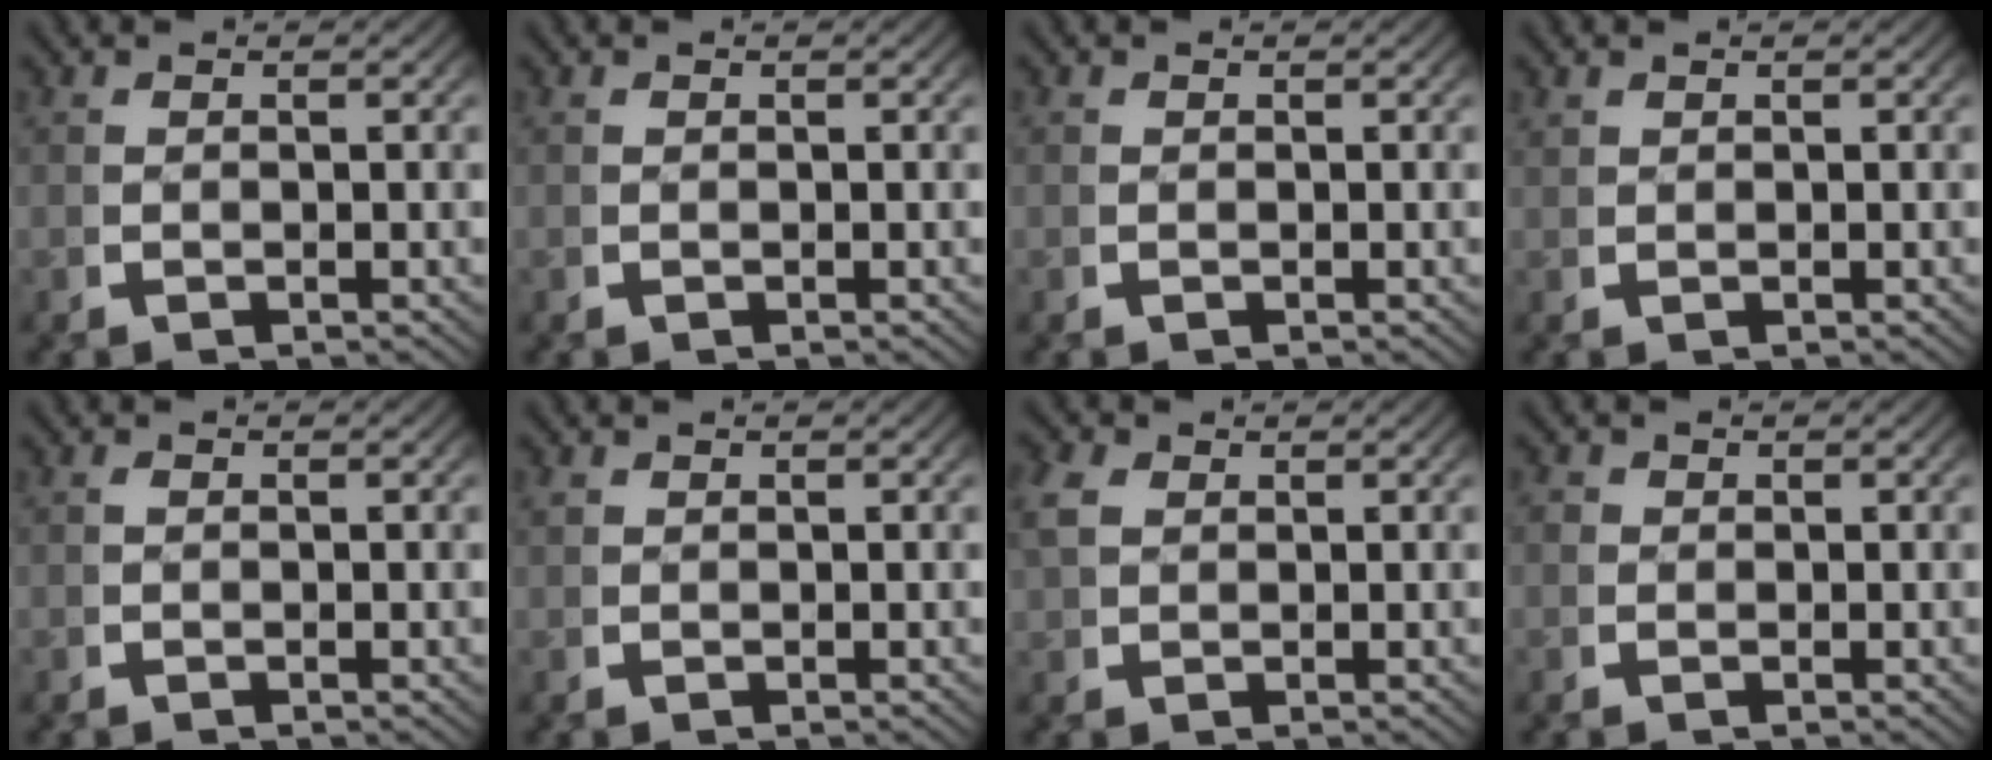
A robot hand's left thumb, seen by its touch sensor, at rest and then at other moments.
{"total": 0.0}
{"total": 0.0}
{"total": 0.8, "force": [0.8, 0.0, 0.0], "torque": [-0.002, 0.001, 0.019]}
{"total": 0.0}
{"total": 0.7, "force": [0.5, 0.5, 0.1], "torque": [-0.007, -0.005, 0.015]}
{"total": 2.2, "force": [1.2, 1.6, 1.0], "torque": [-0.028, 0.000, 0.028]}
{"total": 1.2, "force": [0.2, 1.2, 0.2], "torque": [-0.007, -0.007, 0.001]}